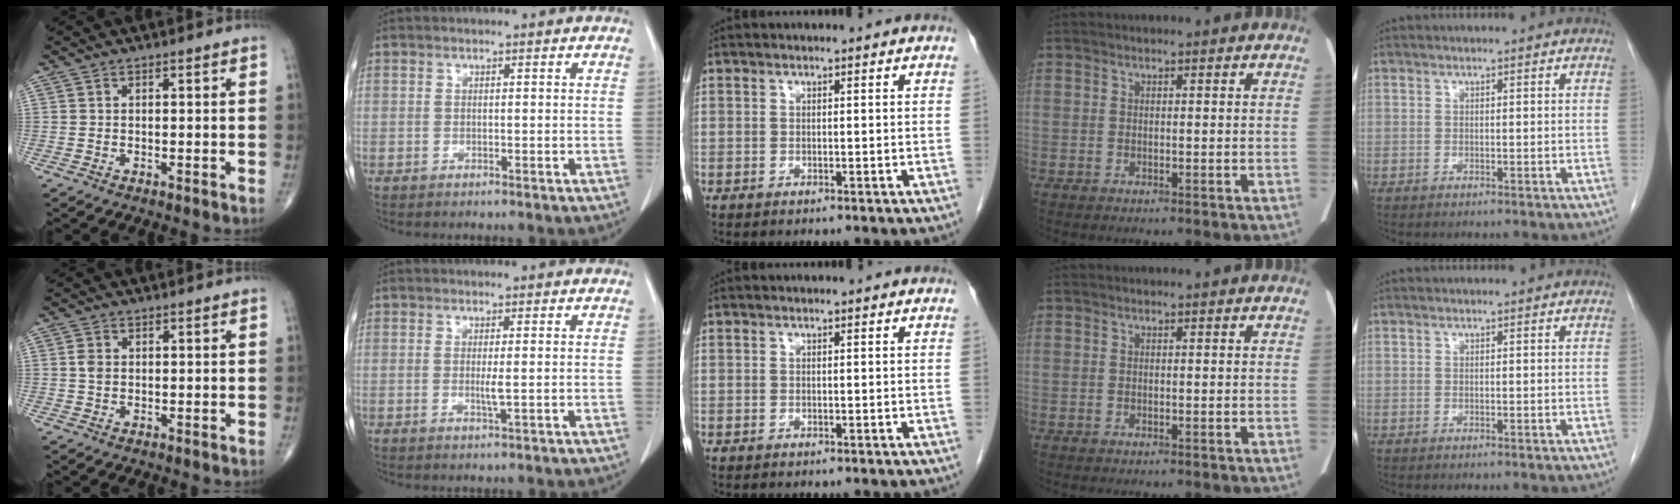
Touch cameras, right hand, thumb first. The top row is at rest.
{"thumb": {"total": 1.8, "force": [0.2, 1.4, 1.2], "torque": [-0.018, 0.001, 0.003]}, "index": {"total": 1.7, "force": [0.0, -0.1, 1.7], "torque": [-0.035, -0.004, 0.000]}}